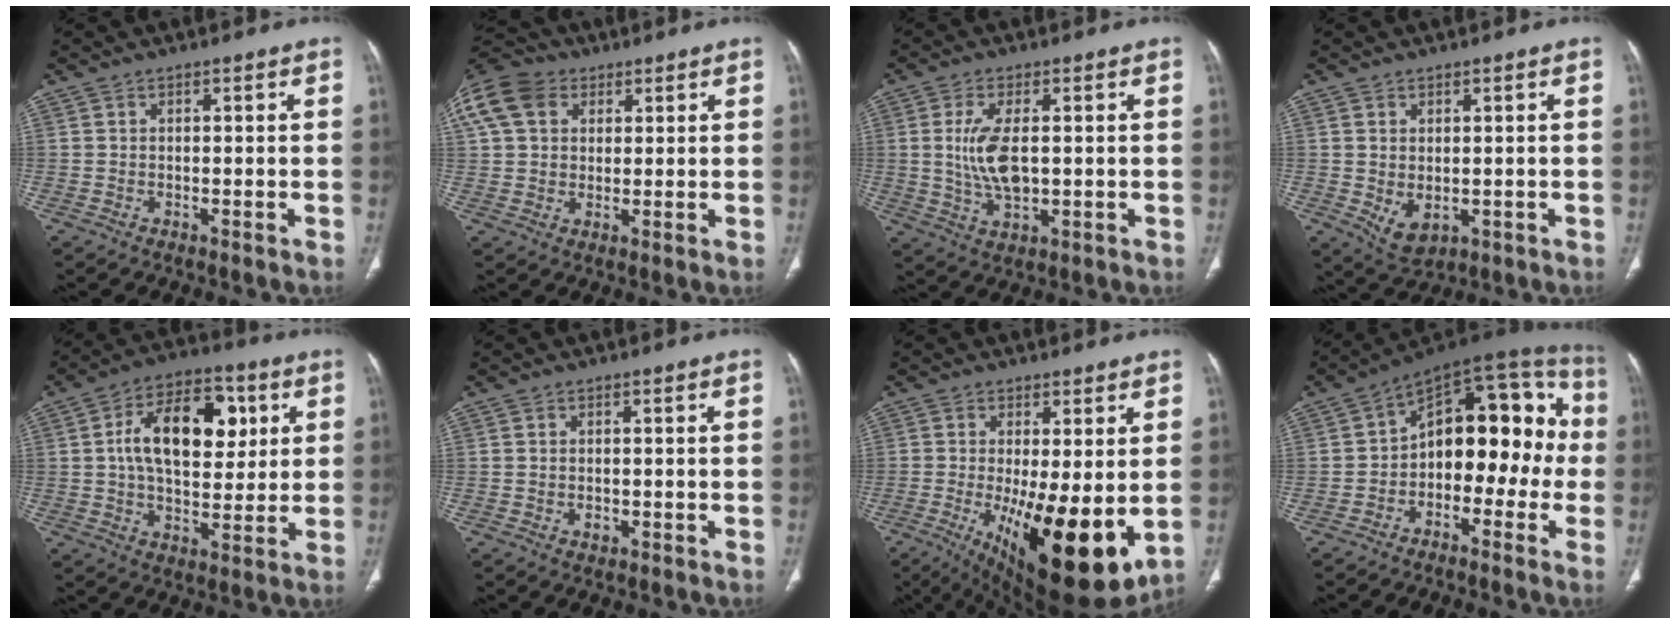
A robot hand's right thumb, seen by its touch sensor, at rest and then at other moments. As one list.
[{"total": 15.1, "force": [5.8, 11.3, 8.2], "torque": [-0.177, 0.029, 0.101]}, {"total": 8.5, "force": [0.5, 4.0, 7.5], "torque": [-0.158, -0.009, 0.015]}, {"total": 5.0, "force": [-0.6, 3.3, 3.8], "torque": [-0.059, -0.009, 0.008]}, {"total": 17.0, "force": [3.7, 9.8, 13.4], "torque": [-0.184, 0.005, 0.056]}, {"total": 1.3, "force": [-0.4, 1.0, 0.8], "torque": [-0.011, 0.004, -0.004]}, {"total": 18.4, "force": [-3.5, 6.1, 17.0], "torque": [-0.241, -0.038, -0.032]}, {"total": 17.9, "force": [-2.0, 10.8, 14.1], "torque": [-0.138, 0.063, -0.046]}]